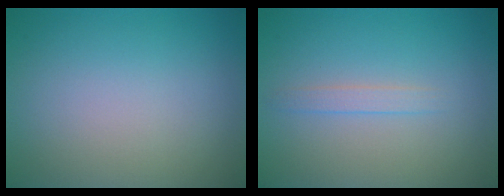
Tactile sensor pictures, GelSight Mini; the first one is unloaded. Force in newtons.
{"total": 1.2, "press": 1.2, "slide": 0.1}